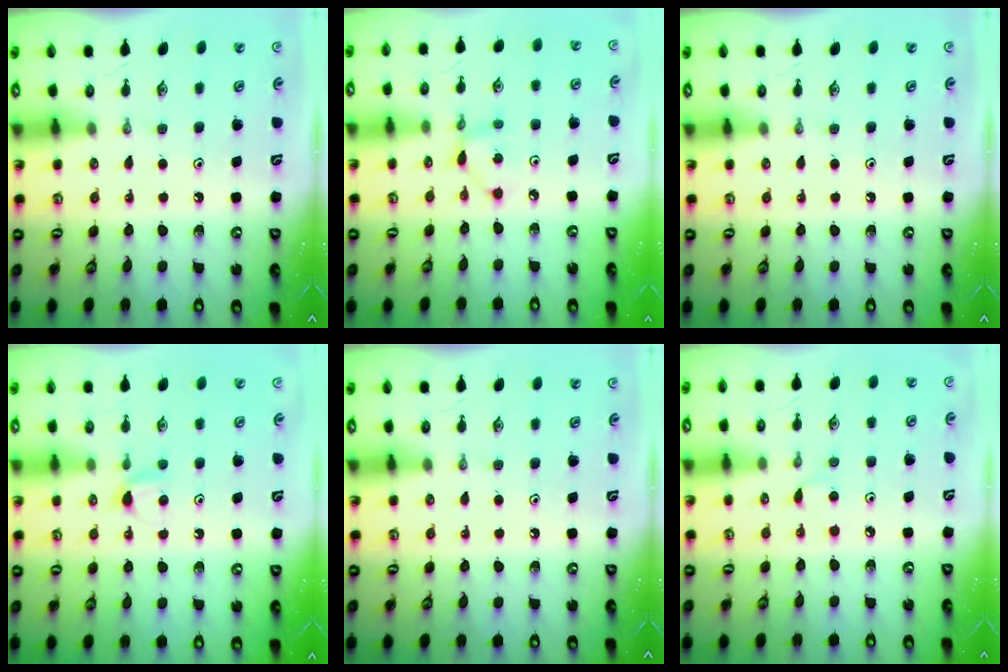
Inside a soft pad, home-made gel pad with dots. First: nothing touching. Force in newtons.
{"total": 3.4, "press": 3.4, "slide": 0.1}
{"total": 0.0}
{"total": 5.0, "press": 5.0, "slide": 0.5}
{"total": 0.0}
{"total": 3.4, "press": 3.4, "slide": 0.3}